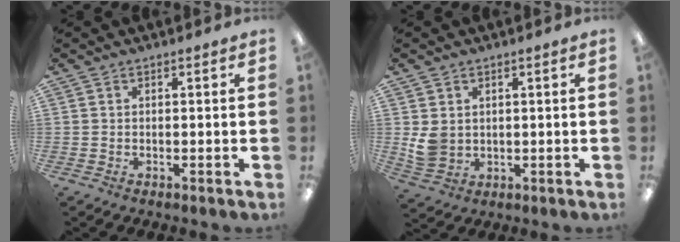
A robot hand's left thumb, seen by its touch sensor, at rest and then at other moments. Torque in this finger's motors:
{"motor_torque": [0.64, 0.95, 0.56, -0.80, 0.01]}